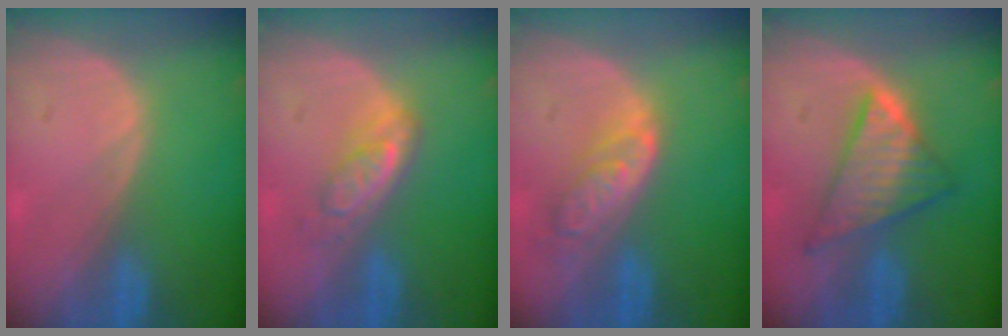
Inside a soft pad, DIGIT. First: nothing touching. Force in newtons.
{"total": 5.0, "press": 4.6, "slide": 2.0}
{"total": 6.3, "press": 5.6, "slide": 2.9}
{"total": 7.8, "press": 7.8, "slide": 0.4}